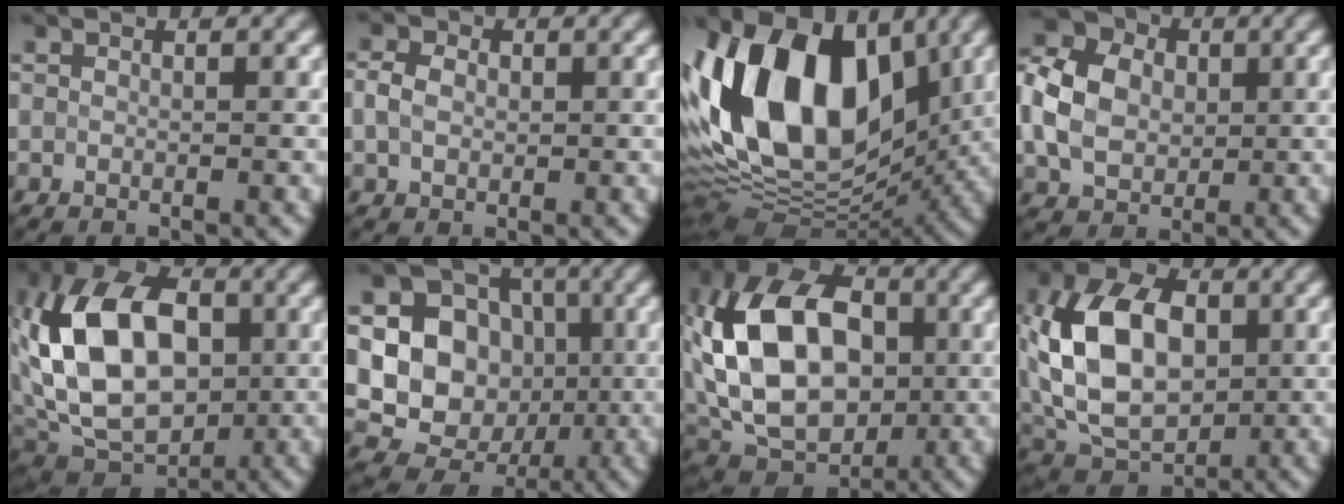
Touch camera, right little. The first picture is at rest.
{"total": 2.6, "force": [0.2, 1.9, 1.7], "torque": [-0.043, 0.009, 0.000]}
{"total": 16.5, "force": [3.0, 10.3, 12.5], "torque": [-0.245, 0.025, 0.036]}
{"total": 7.4, "force": [0.4, 5.7, 4.7], "torque": [-0.113, 0.019, 0.000]}
{"total": 13.1, "force": [1.2, 8.7, 9.7], "torque": [-0.197, 0.024, 0.011]}
{"total": 12.4, "force": [0.2, 11.2, 5.5], "torque": [-0.115, 0.027, -0.015]}
{"total": 14.7, "force": [1.3, 9.9, 10.8], "torque": [-0.215, 0.029, 0.010]}
{"total": 11.6, "force": [1.1, 7.7, 8.7], "torque": [-0.185, 0.019, 0.014]}